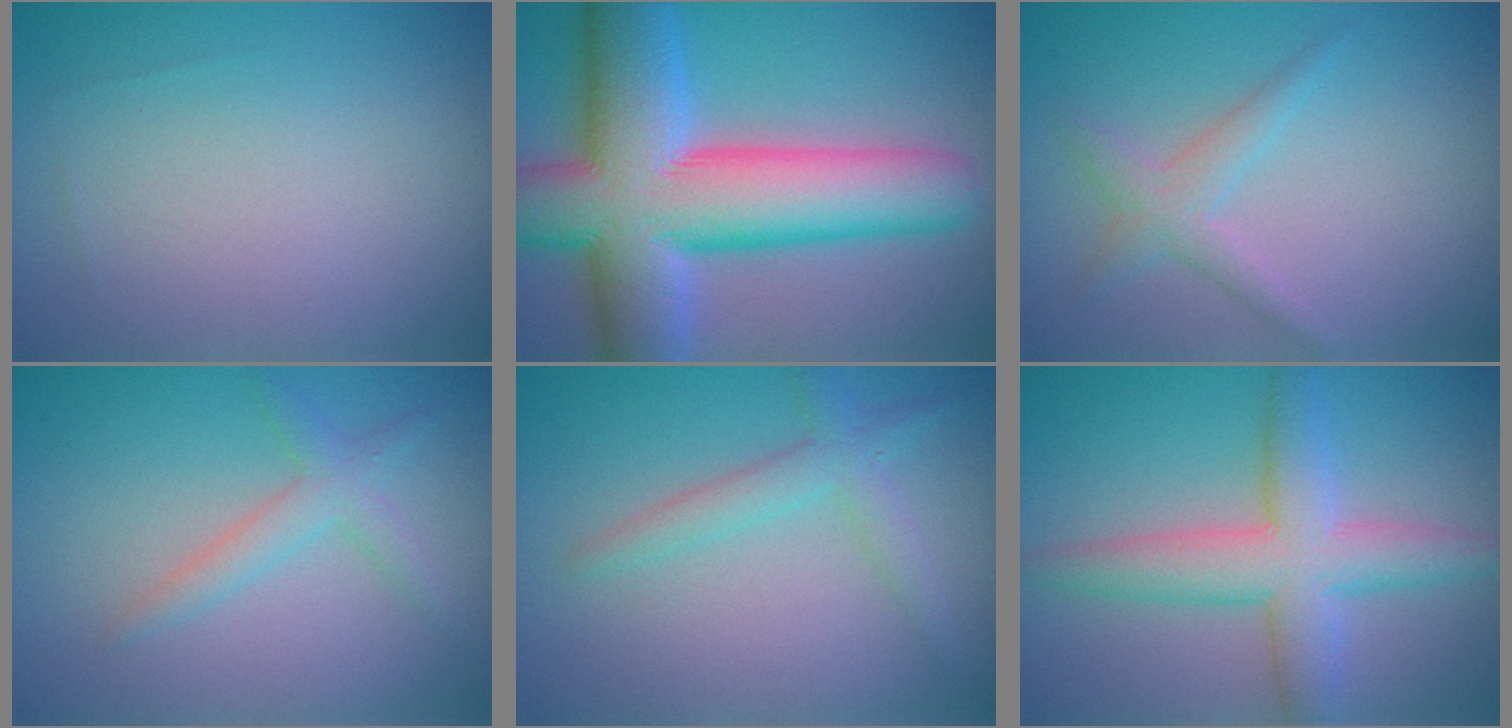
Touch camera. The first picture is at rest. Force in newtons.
{"total": 14.0, "press": 14.0, "slide": 0.8}
{"total": 2.1, "press": 2.1, "slide": 0.1}
{"total": 2.3, "press": 2.3, "slide": 0.1}
{"total": 2.6, "press": 2.6, "slide": 0.1}
{"total": 5.5, "press": 5.5, "slide": 0.2}